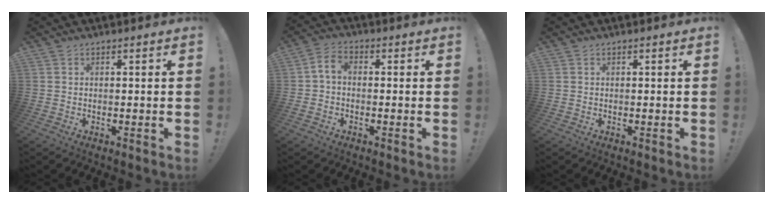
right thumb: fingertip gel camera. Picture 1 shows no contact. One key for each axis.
{"total": 4.6, "fx": -0.4, "fy": 2.9, "fz": 3.5, "tx": -0.076, "ty": 0.014, "tz": -0.005}
{"total": 0.0}